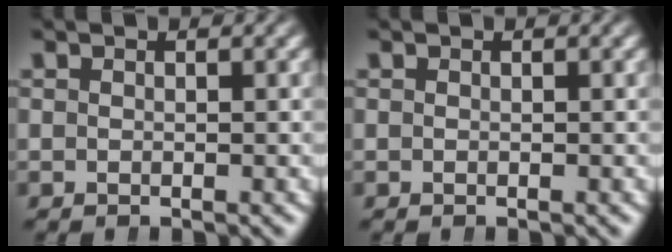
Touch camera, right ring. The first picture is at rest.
{"total": 0.0}